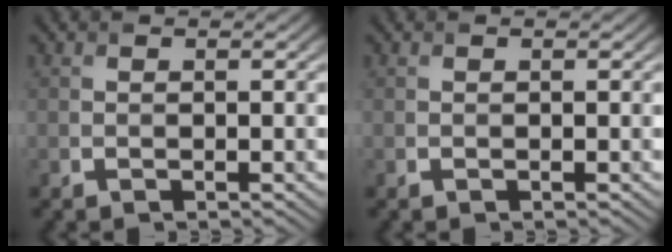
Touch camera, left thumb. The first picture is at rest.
{"total": 0.0}